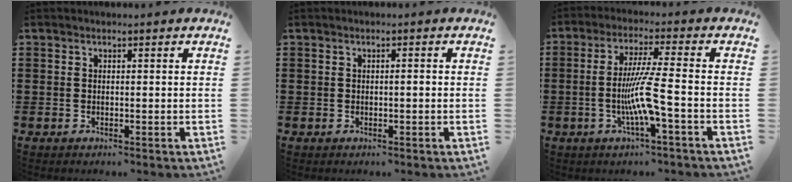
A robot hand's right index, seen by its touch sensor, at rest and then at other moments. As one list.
[{"total": 0.7, "force": [-0.2, 0.1, 0.6], "torque": [-0.013, -0.004, -0.002]}, {"total": 7.8, "force": [-2.0, -0.2, 7.5], "torque": [-0.150, -0.015, -0.046]}]